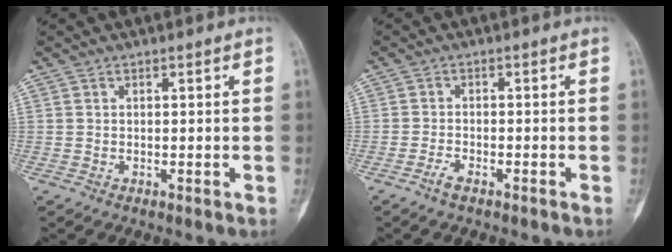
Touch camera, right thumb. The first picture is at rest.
{"total": 2.1, "force": [-1.5, 0.5, 1.3], "torque": [-0.034, 0.010, -0.030]}